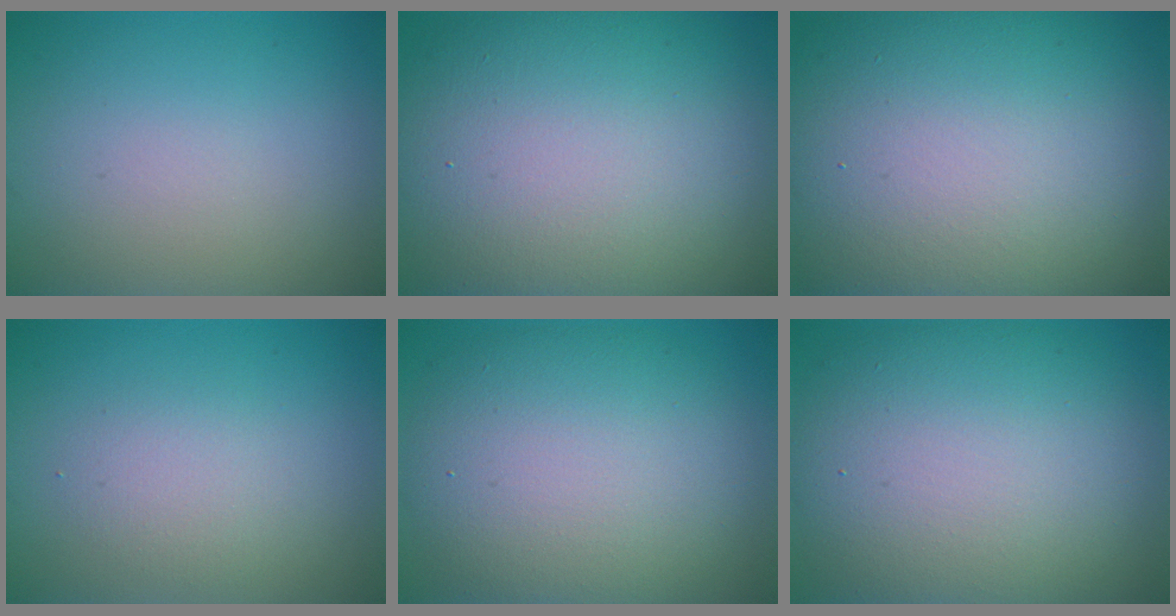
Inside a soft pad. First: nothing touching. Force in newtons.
{"total": 16.0, "press": 16.0, "slide": 1.3}
{"total": 18.7, "press": 18.7, "slide": 0.8}
{"total": 2.0, "press": 2.0, "slide": 0.1}
{"total": 10.3, "press": 10.2, "slide": 0.6}
{"total": 12.3, "press": 12.2, "slide": 1.1}